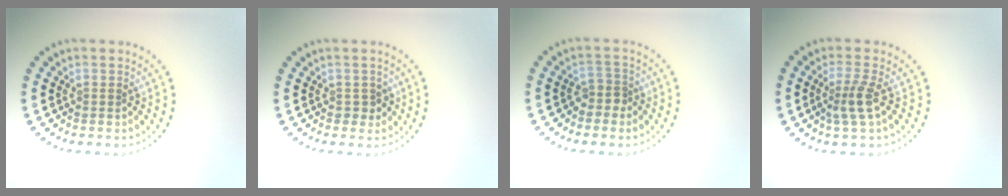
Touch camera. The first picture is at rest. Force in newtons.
{"total": 1.1, "press": 1.0, "slide": 0.5}
{"total": 1.5, "press": 1.2, "slide": 0.9}
{"total": 2.2, "press": 1.8, "slide": 1.4}